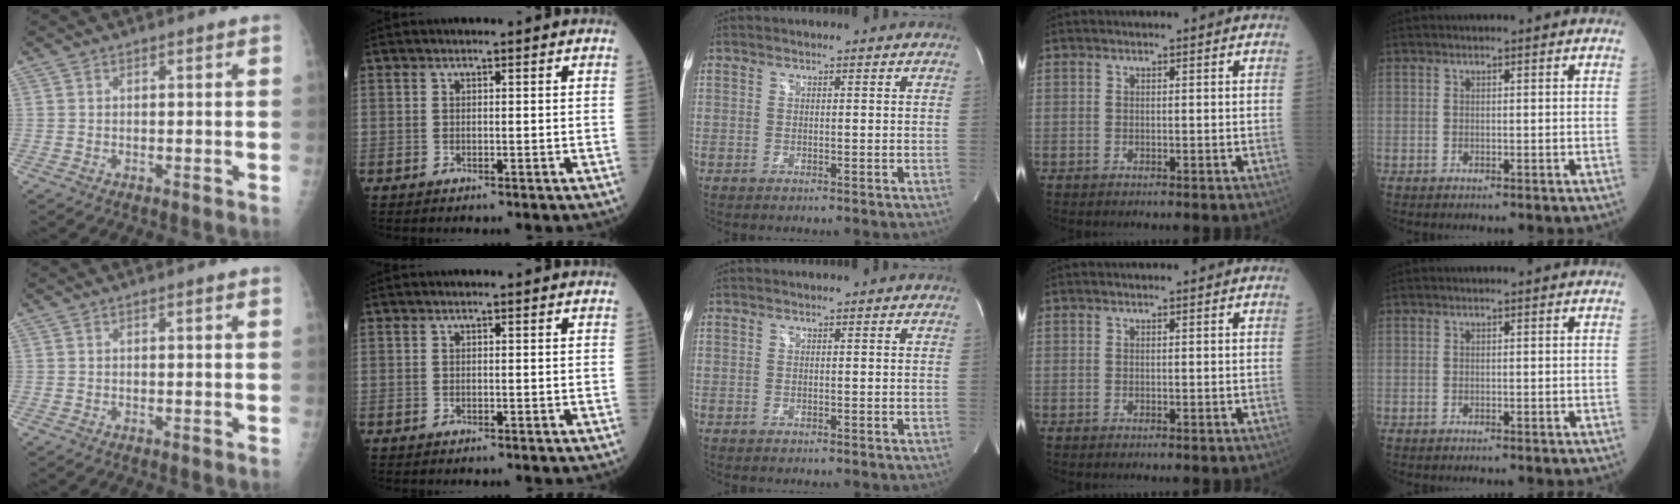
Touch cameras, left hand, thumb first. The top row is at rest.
{}